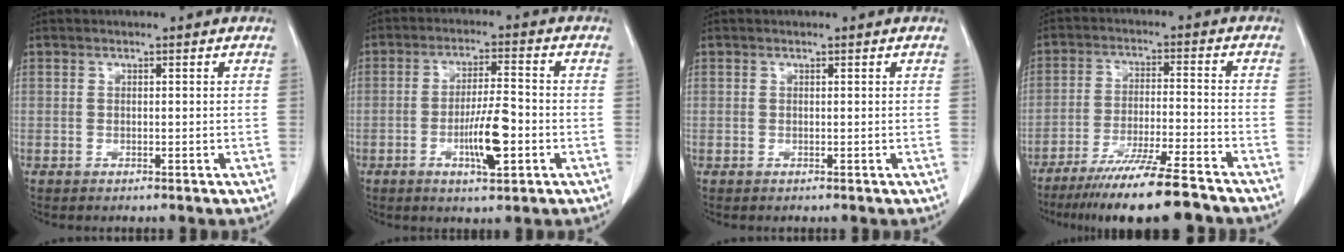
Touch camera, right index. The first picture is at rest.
{"total": 7.6, "force": [-2.5, 1.3, 7.0], "torque": [-0.129, -0.001, -0.040]}
{"total": 0.0}
{"total": 13.4, "force": [-11.0, 0.0, 7.8], "torque": [-0.125, -0.032, -0.177]}